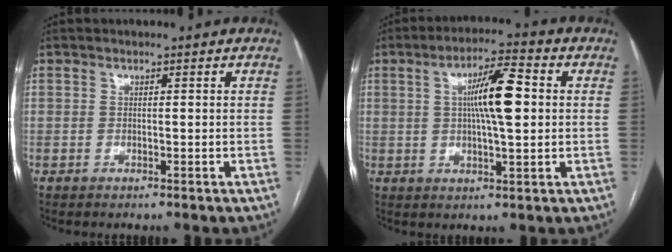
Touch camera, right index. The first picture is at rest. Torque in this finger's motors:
{"motor_torque": [0.96, -0.24, 0.42, 0.15]}